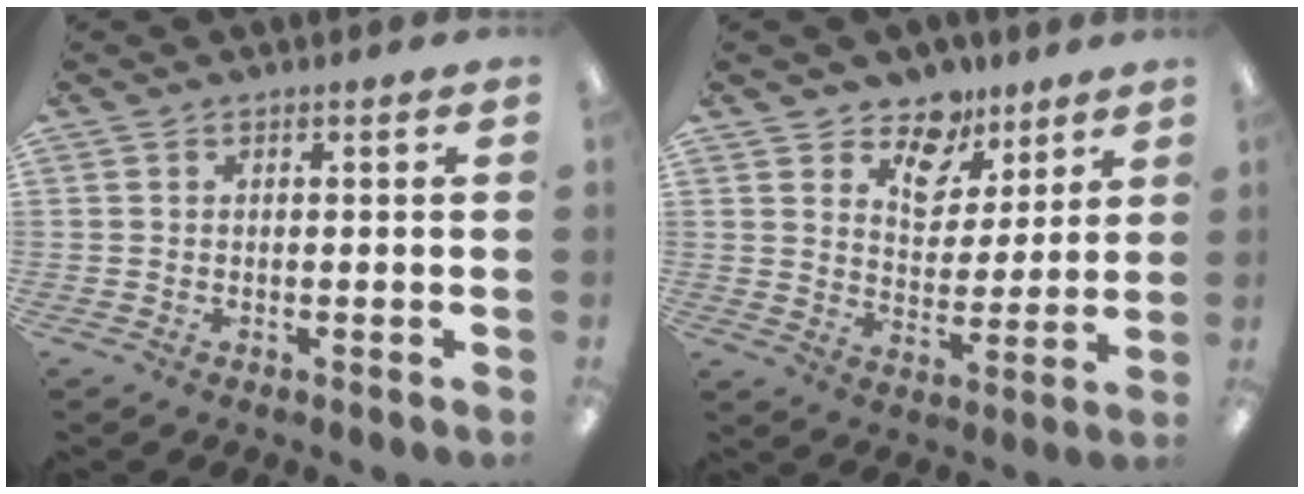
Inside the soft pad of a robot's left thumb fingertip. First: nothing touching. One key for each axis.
{"total": 11.1, "fx": 8.1, "fy": 6.9, "fz": 3.2, "tx": -0.055, "ty": -0.050, "tz": 0.151}